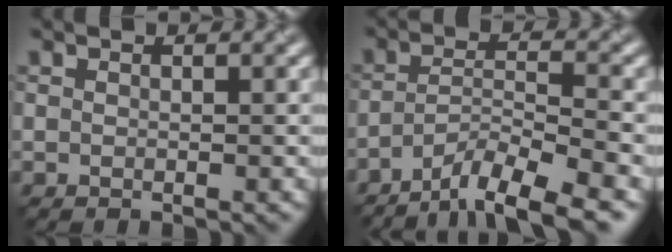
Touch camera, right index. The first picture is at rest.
{"total": 7.0, "force": [-5.2, 1.4, 4.5], "torque": [-0.061, 0.001, -0.091]}